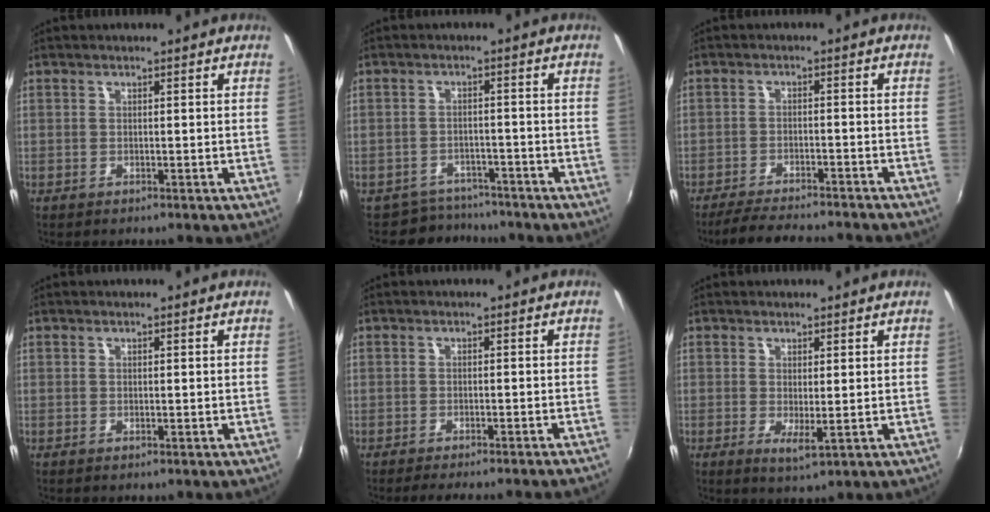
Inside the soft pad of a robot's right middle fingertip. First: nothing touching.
{"total": 5.8, "force": [-5.1, 2.6, -0.2], "torque": [-0.009, 0.008, -0.081]}
{"total": 11.2, "force": [-10.0, 1.3, 4.8], "torque": [-0.105, -0.017, -0.151]}
{"total": 0.0}
{"total": 7.6, "force": [-6.8, -0.5, 3.4], "torque": [-0.061, -0.015, -0.091]}
{"total": 2.8, "force": [-0.1, 0.5, 2.7], "torque": [-0.048, -0.010, 0.000]}